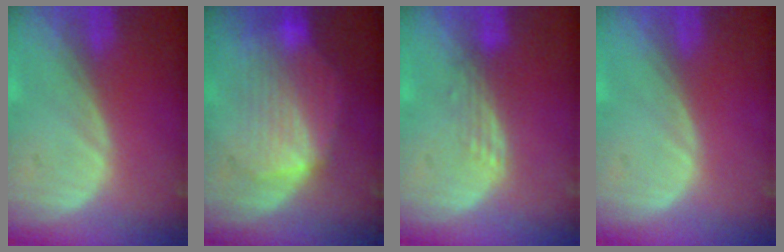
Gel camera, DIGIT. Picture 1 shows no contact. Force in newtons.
{"total": 8.5, "press": 7.9, "slide": 3.0}
{"total": 3.0, "press": 2.5, "slide": 1.7}
{"total": 0.0}